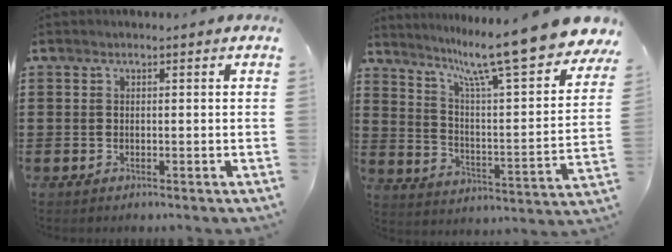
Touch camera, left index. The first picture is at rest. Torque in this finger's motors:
{"motor_torque": [1.03, -1.11, 0.97, 0.21]}